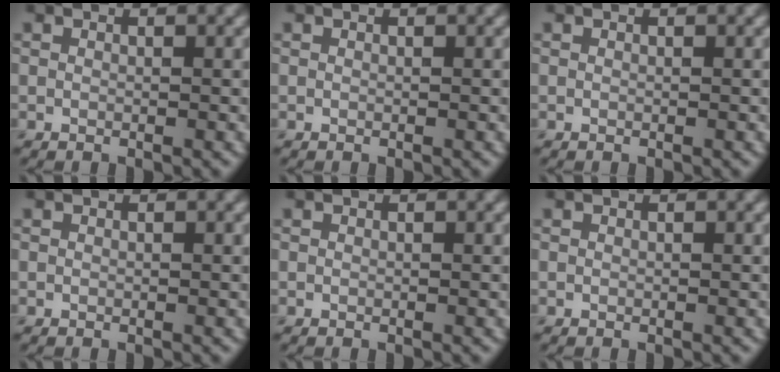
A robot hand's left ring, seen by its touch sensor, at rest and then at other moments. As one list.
[{"total": 0.0}, {"total": 0.0}, {"total": 0.0}, {"total": 0.0}, {"total": 0.0}]